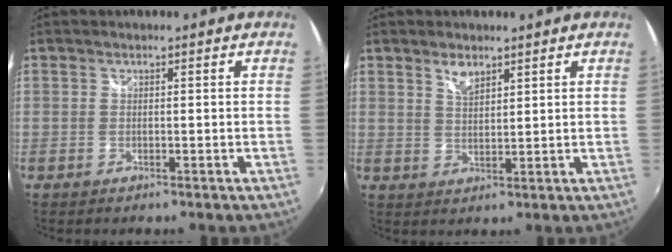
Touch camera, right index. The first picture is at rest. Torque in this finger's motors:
{"motor_torque": [0.03, 0.00, 0.02, 0.02]}